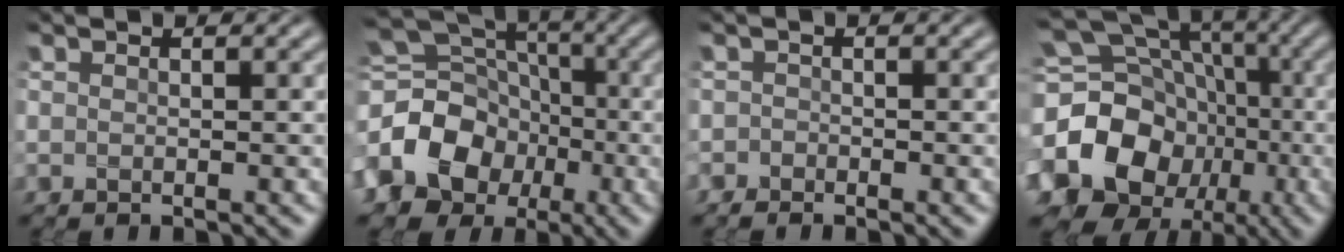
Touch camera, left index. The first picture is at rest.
{"total": 12.4, "force": [-3.1, 10.4, 5.9], "torque": [-0.136, 0.001, -0.067]}
{"total": 0.7, "force": [-0.4, 0.5, -0.1], "torque": [0.020, 0.011, -0.016]}
{"total": 20.2, "force": [-3.2, 17.5, 9.5], "torque": [-0.201, -0.008, -0.076]}